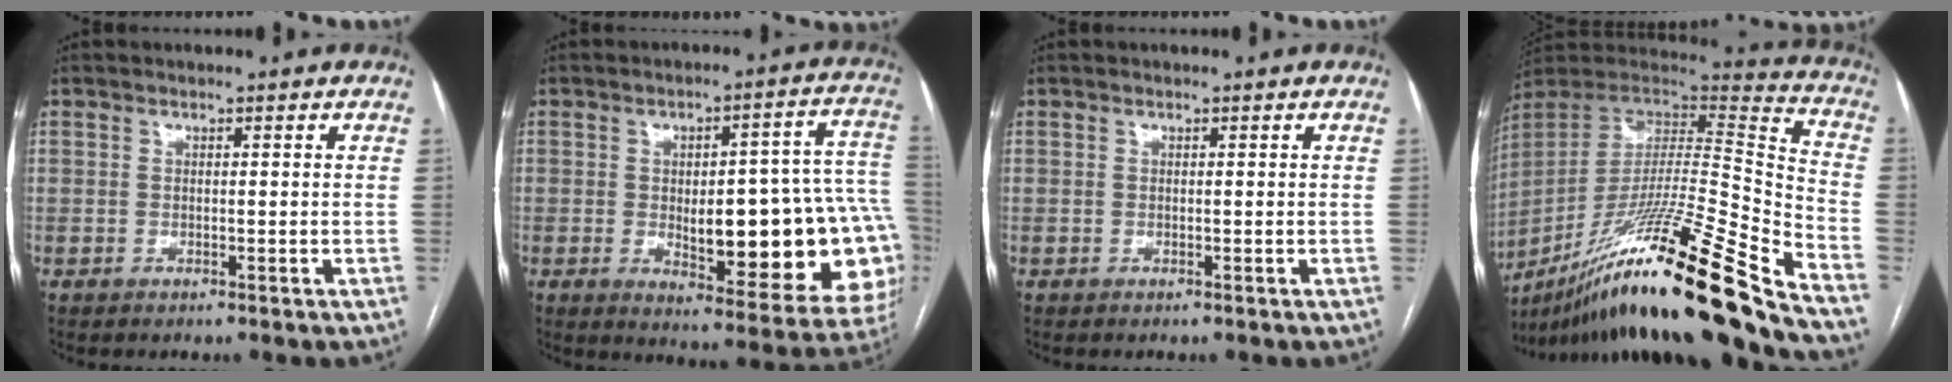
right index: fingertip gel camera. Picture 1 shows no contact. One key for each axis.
{"total": 23.5, "fx": -3.1, "fy": 7.0, "fz": 22.2, "tx": -0.195, "ty": 0.027, "tz": -0.013}
{"total": 0.0}
{"total": 33.6, "fx": -22.9, "fy": 1.3, "fz": 24.6, "tx": -0.396, "ty": -0.048, "tz": -0.387}